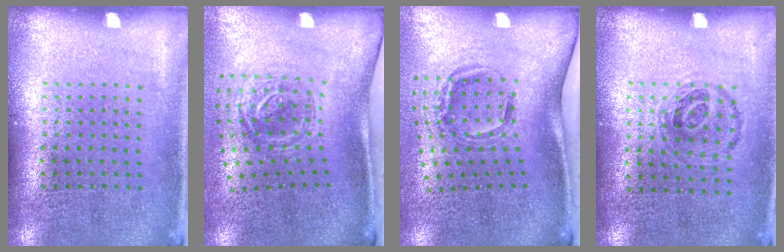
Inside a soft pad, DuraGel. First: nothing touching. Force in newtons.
{"total": 1.9, "press": 1.2, "slide": 1.4}
{"total": 2.0, "press": 1.2, "slide": 1.6}
{"total": 0.9, "press": 0.7, "slide": 0.5}